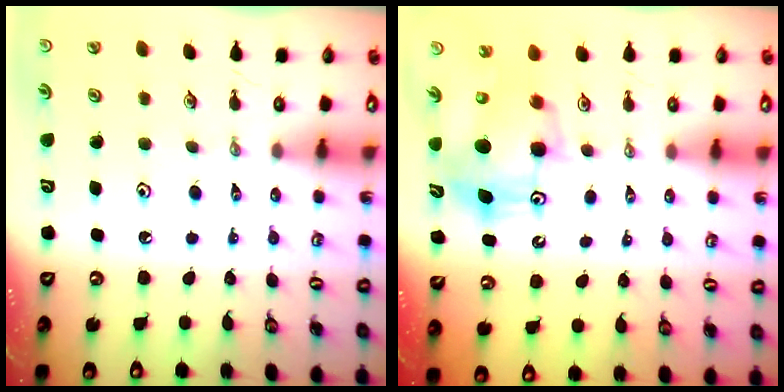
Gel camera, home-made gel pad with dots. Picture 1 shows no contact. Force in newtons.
{"total": 9.2, "press": 9.0, "slide": 2.1}